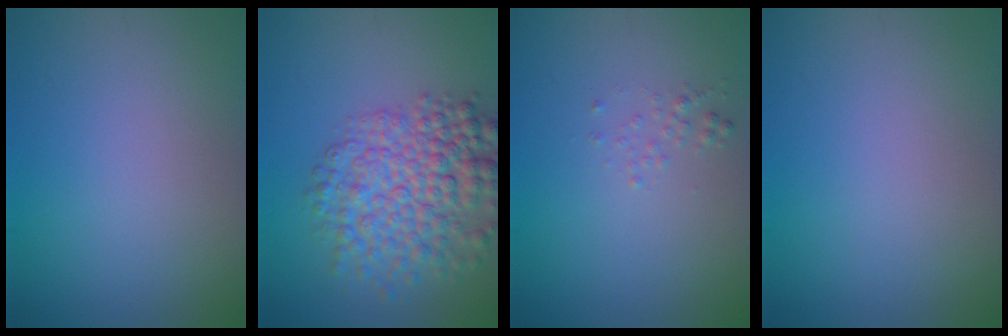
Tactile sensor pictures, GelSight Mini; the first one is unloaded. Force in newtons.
{"total": 7.0, "press": 7.0, "slide": 0.2}
{"total": 0.8, "press": 0.8, "slide": 0.1}
{"total": 0.0}